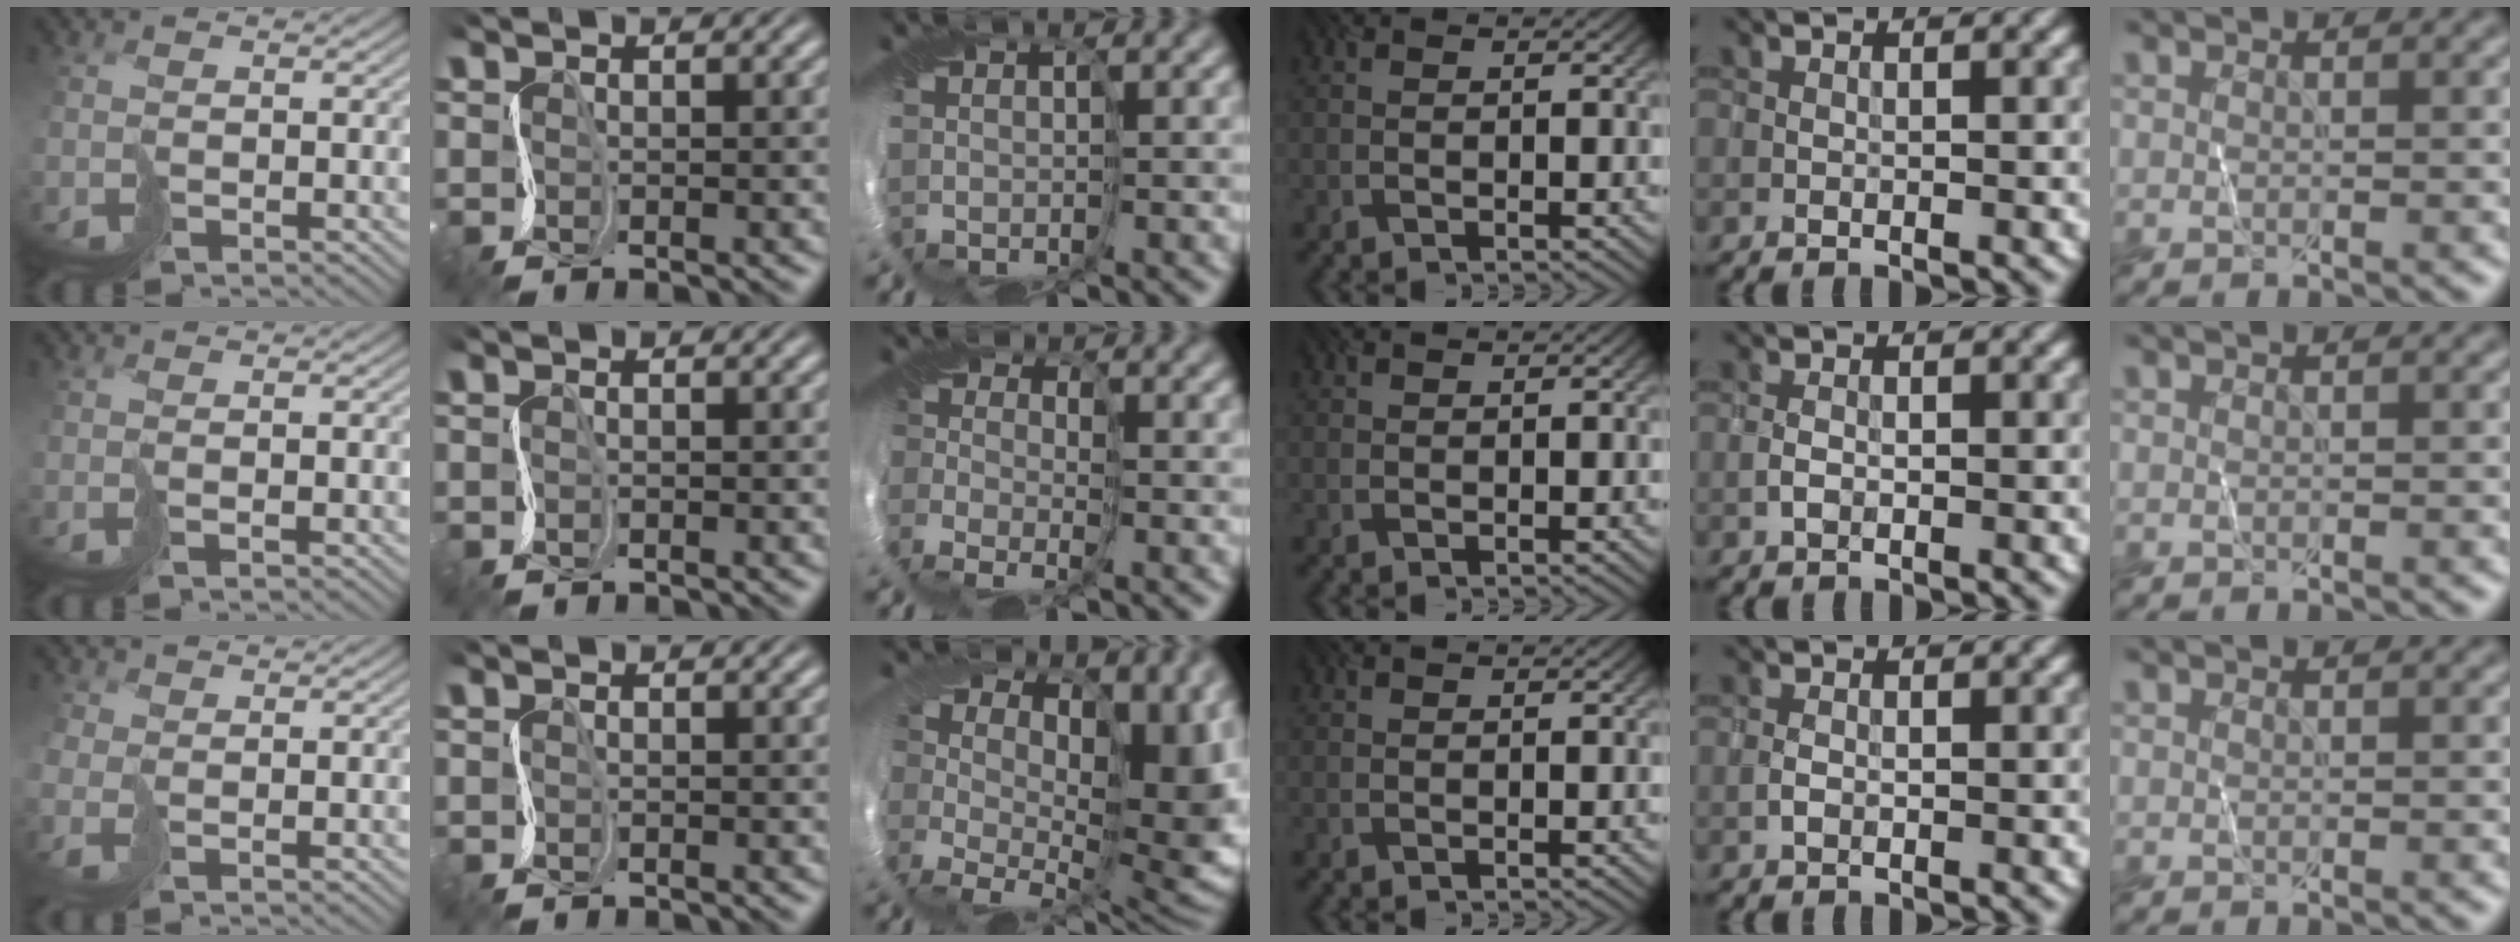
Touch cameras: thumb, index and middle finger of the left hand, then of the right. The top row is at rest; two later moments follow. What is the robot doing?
{"motion": "cut", "object": "receipt paper"}